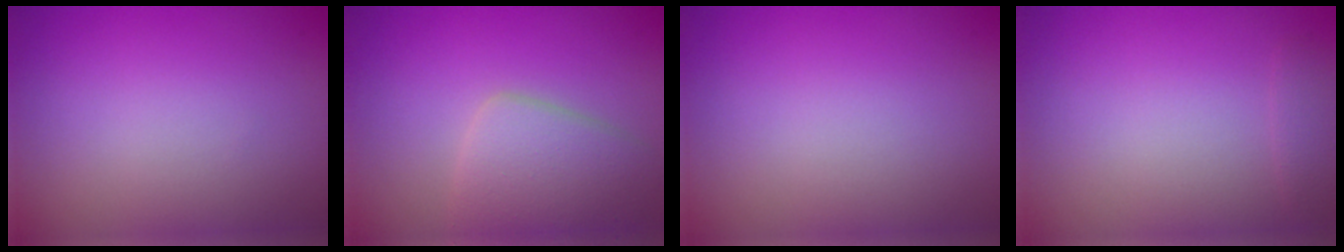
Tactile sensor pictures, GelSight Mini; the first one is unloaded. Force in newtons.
{"total": 4.3, "press": 4.3, "slide": 0.3}
{"total": 0.0}
{"total": 1.0, "press": 1.0, "slide": 0.1}